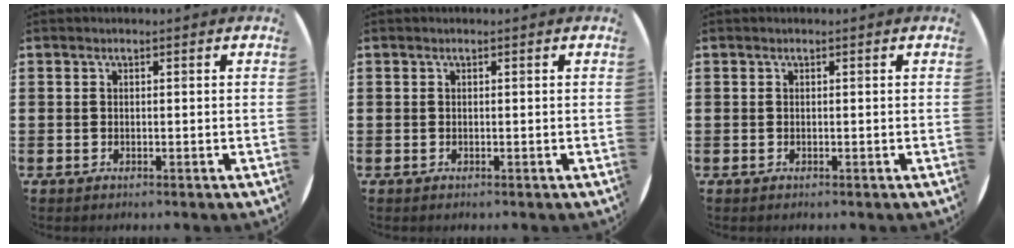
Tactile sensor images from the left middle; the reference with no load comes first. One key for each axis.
{"total": 0.0}
{"total": 0.0}